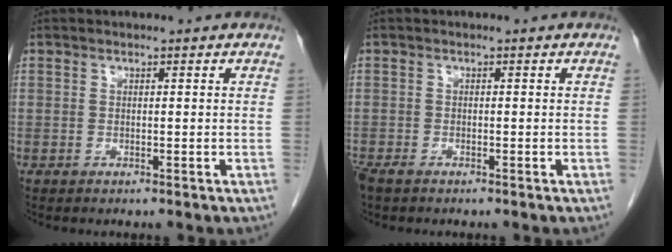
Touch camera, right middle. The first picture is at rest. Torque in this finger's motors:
{"motor_torque": [0.24, -0.10, 0.08, 0.02]}